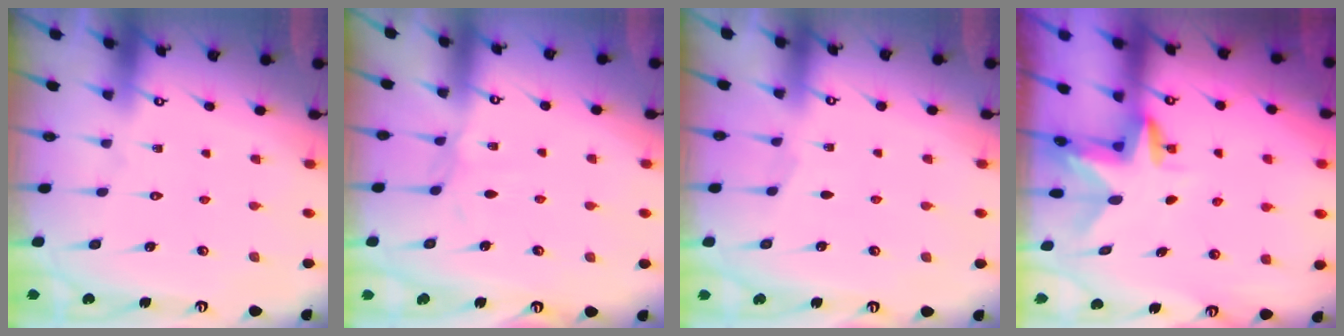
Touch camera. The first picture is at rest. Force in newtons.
{"total": 2.0, "press": 2.0, "slide": 0.5}
{"total": 1.6, "press": 1.6, "slide": 0.4}
{"total": 2.9, "press": 2.9, "slide": 0.3}